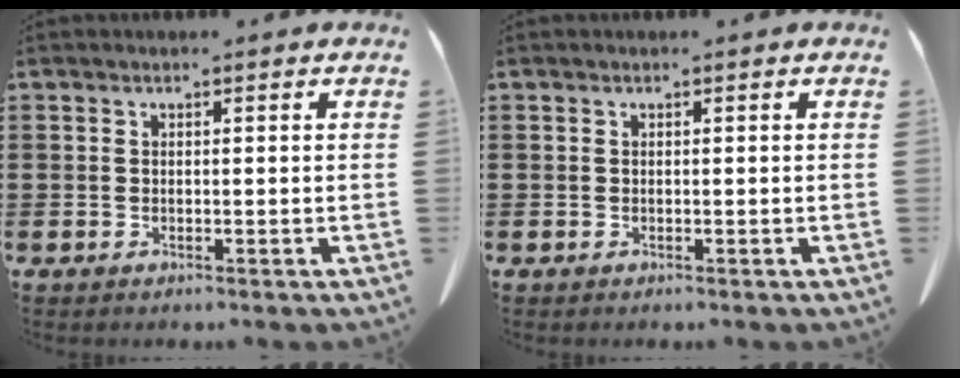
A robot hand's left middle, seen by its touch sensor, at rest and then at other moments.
{"total": 0.0}